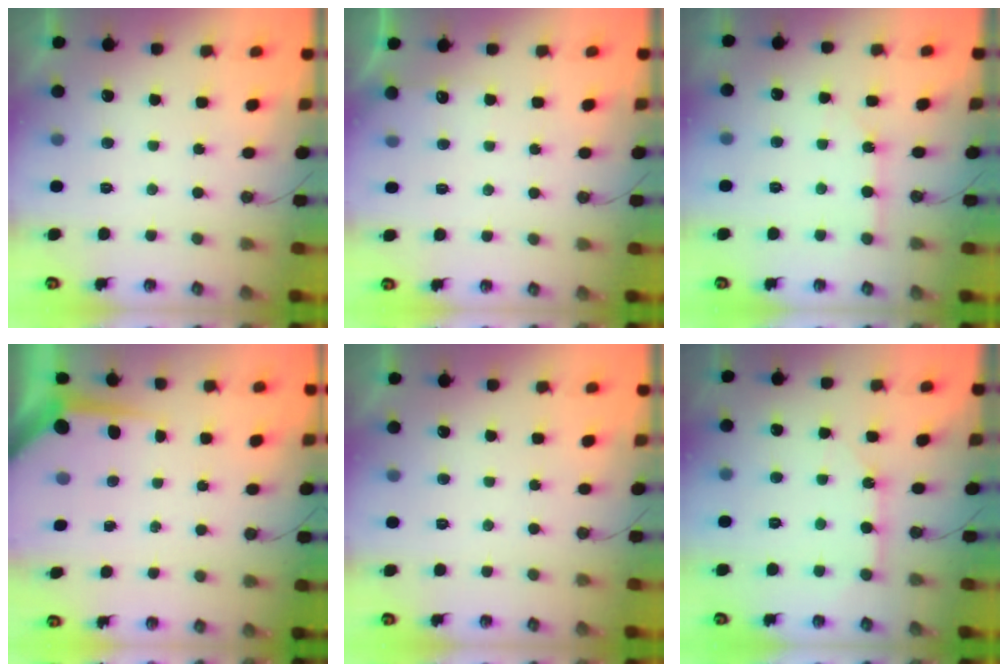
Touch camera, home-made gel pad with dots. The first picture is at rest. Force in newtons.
{"total": 5.4, "press": 5.4, "slide": 0.6}
{"total": 3.5, "press": 3.5, "slide": 0.2}
{"total": 5.8, "press": 5.8, "slide": 0.4}
{"total": 0.0}
{"total": 6.7, "press": 6.7, "slide": 0.2}